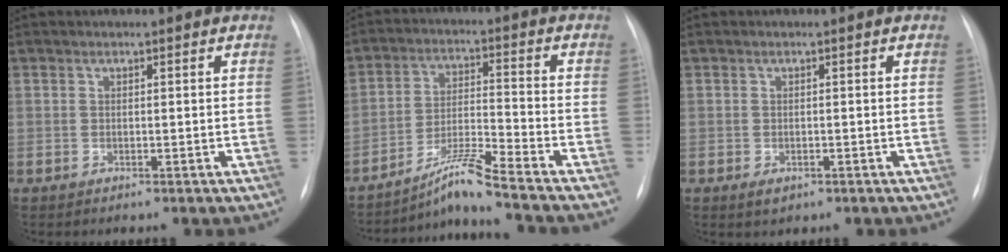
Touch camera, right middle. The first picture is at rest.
{"total": 8.7, "force": [-7.6, -2.2, 3.7], "torque": [-0.075, -0.010, -0.137]}
{"total": 1.5, "force": [-0.7, 0.8, 1.1], "torque": [-0.016, -0.001, -0.001]}